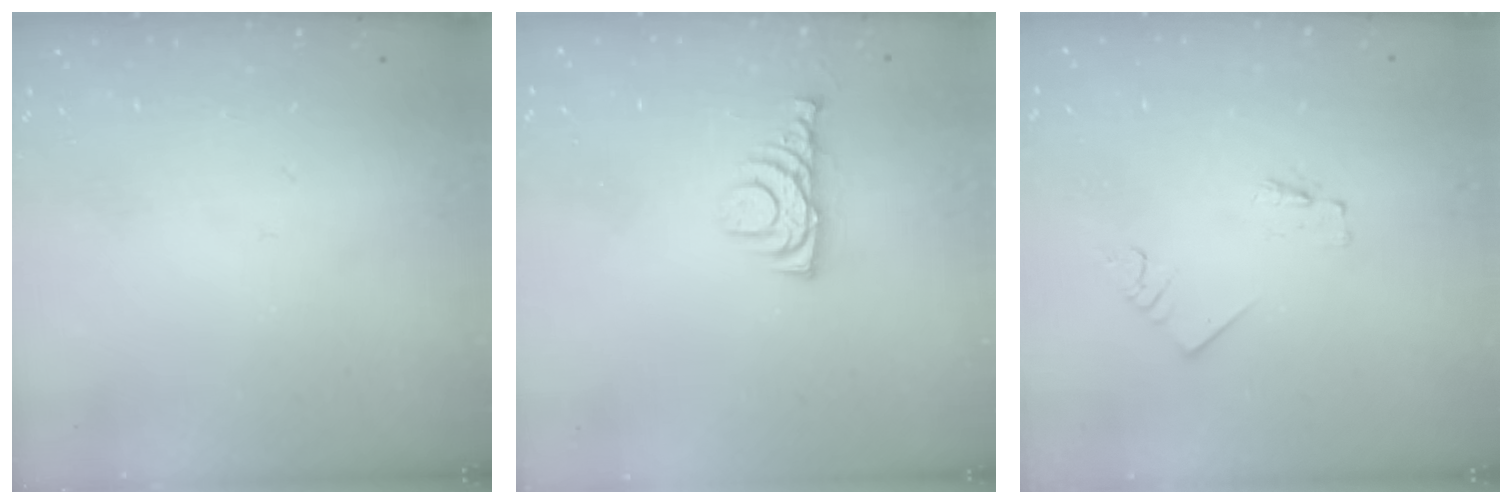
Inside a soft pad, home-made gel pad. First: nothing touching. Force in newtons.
{"total": 5.5, "press": 5.4, "slide": 1.1}
{"total": 1.2, "press": 1.2, "slide": 0.1}